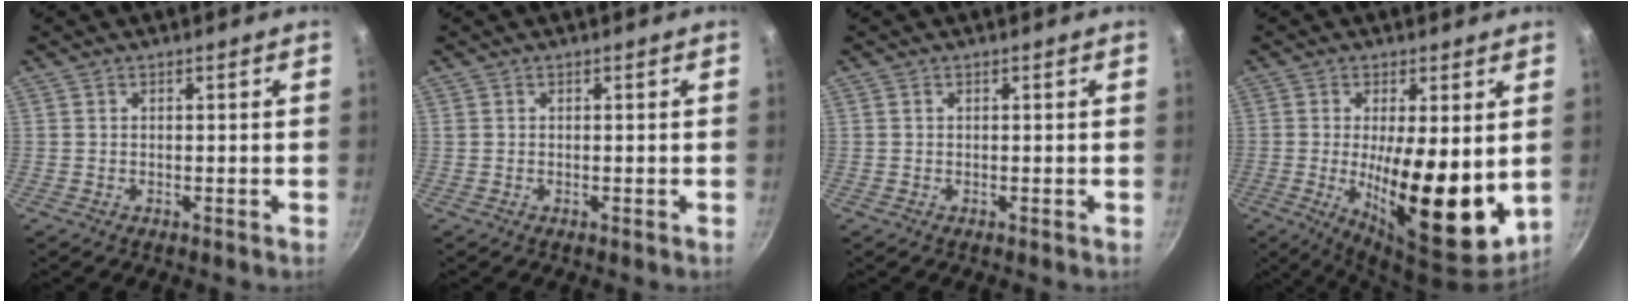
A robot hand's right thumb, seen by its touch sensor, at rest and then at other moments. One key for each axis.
{"total": 0.0}
{"total": 0.0}
{"total": 16.8, "fx": -0.5, "fy": 5.5, "fz": 15.9, "tx": -0.227, "ty": -0.028, "tz": -0.001}